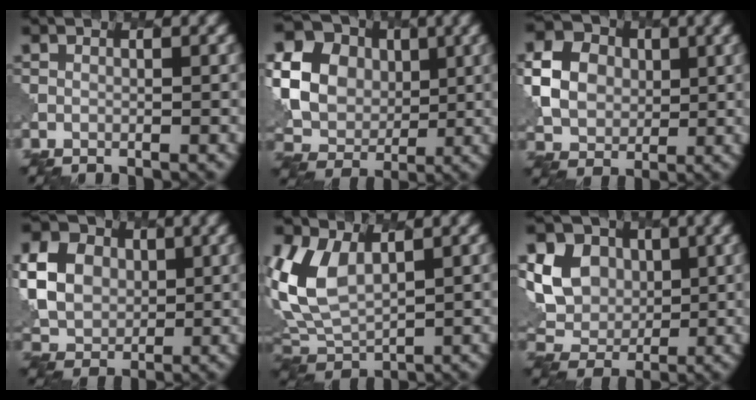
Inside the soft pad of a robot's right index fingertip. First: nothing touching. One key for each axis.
{"total": 16.2, "fx": 4.2, "fy": 13.8, "fz": 7.2, "tx": -0.189, "ty": 0.016, "tz": 0.070}
{"total": 5.8, "fx": 1.0, "fy": 5.0, "fz": 2.9, "tx": -0.067, "ty": 0.011, "tz": 0.012}
{"total": 7.4, "fx": 1.5, "fy": 6.0, "fz": 4.1, "tx": -0.107, "ty": 0.013, "tz": 0.019}
{"total": 6.1, "fx": 2.0, "fy": 3.8, "fz": 4.3, "tx": -0.108, "ty": -0.002, "tz": 0.034}
{"total": 11.2, "fx": 3.7, "fy": 8.6, "fz": 6.2, "tx": -0.118, "ty": 0.029, "tz": 0.046}